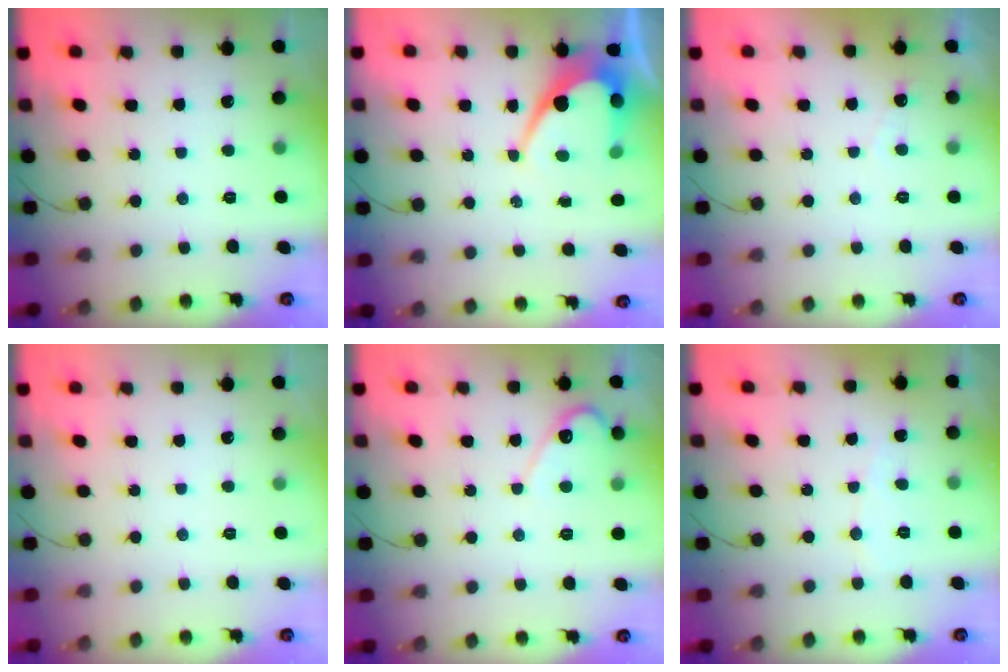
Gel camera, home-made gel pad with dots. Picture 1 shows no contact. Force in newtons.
{"total": 9.6, "press": 9.5, "slide": 0.8}
{"total": 2.5, "press": 2.5, "slide": 0.1}
{"total": 0.0}
{"total": 5.7, "press": 5.7, "slide": 0.3}
{"total": 3.0, "press": 3.0, "slide": 0.3}